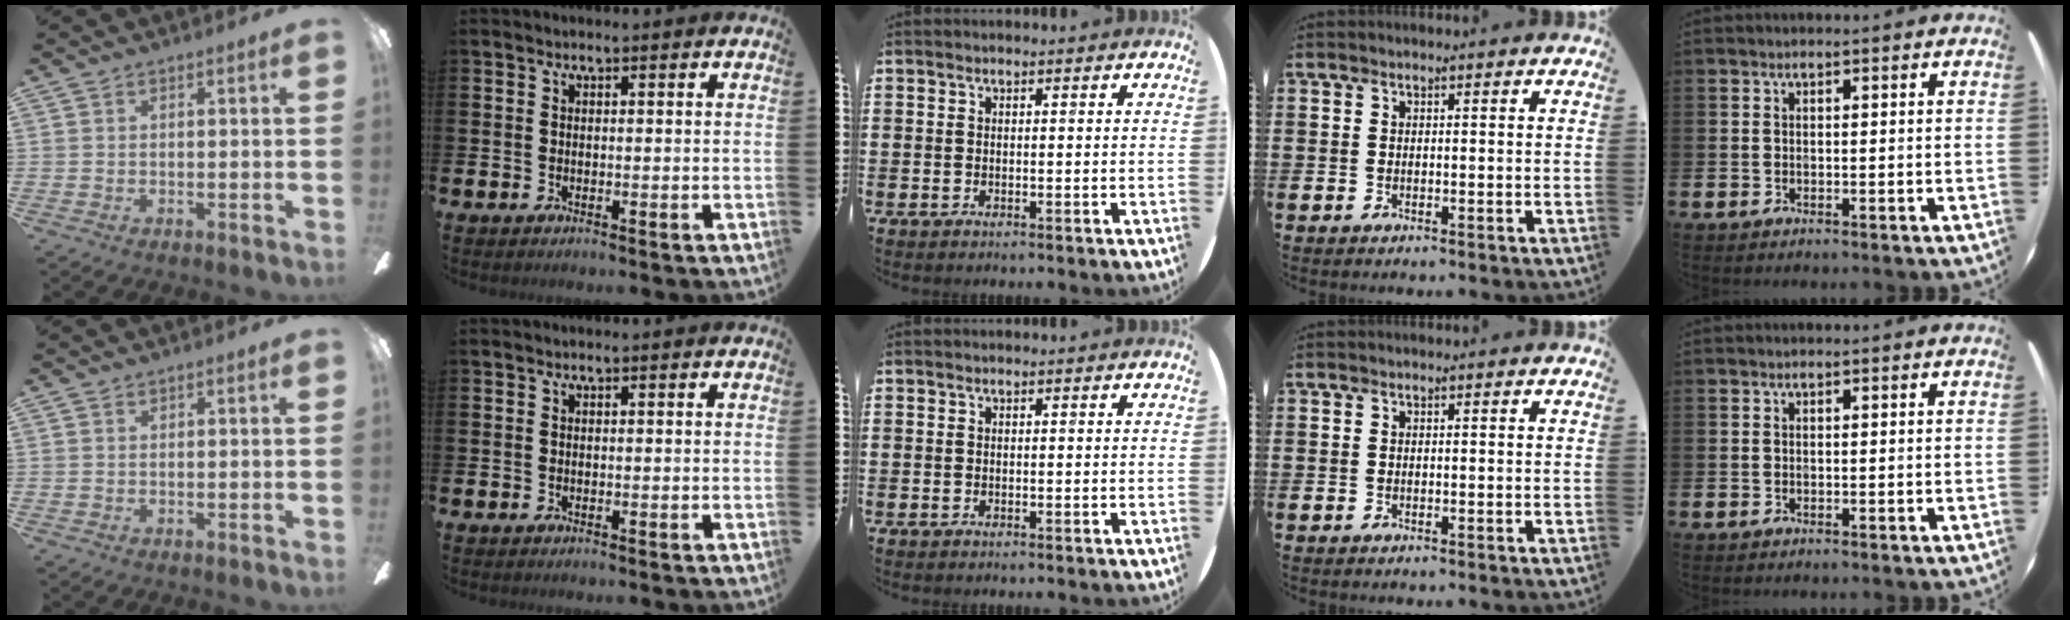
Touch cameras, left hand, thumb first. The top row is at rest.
{}